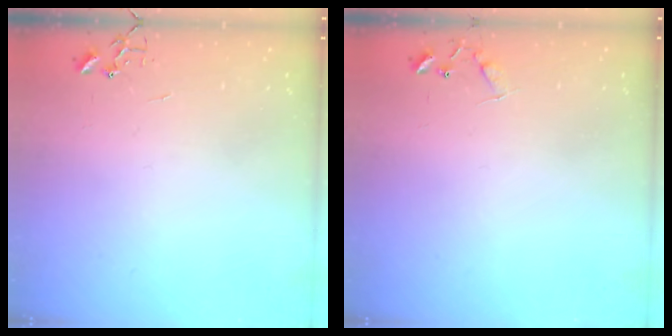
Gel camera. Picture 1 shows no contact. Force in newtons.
{"total": 6.5, "press": 6.5, "slide": 0.6}